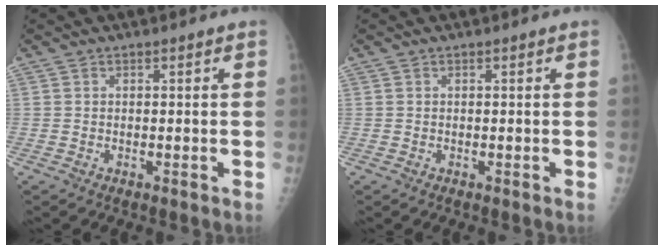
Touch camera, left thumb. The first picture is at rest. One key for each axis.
{"total": 0.0}